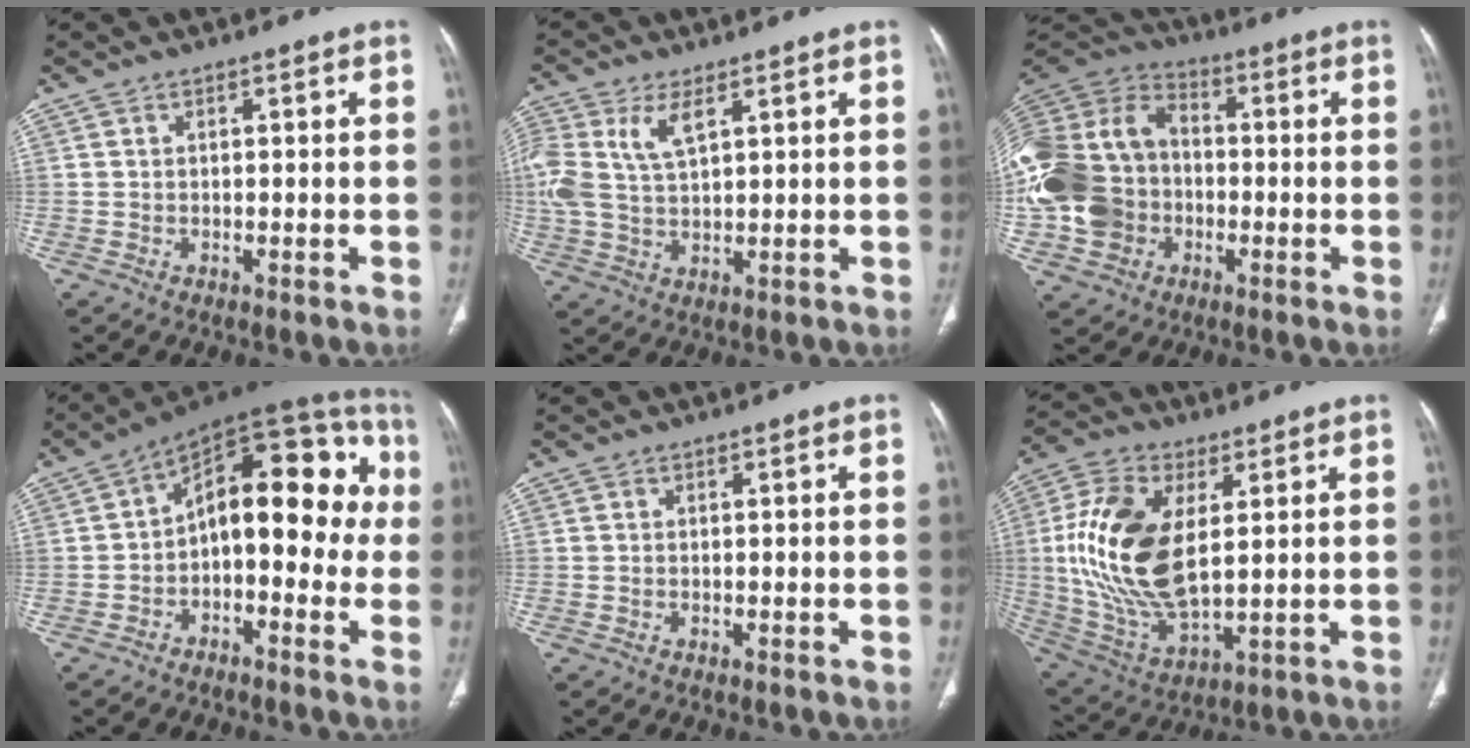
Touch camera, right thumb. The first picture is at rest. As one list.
[{"total": 9.3, "force": [3.7, 4.5, 7.2], "torque": [-0.176, 0.005, 0.080]}, {"total": 23.0, "force": [-4.0, 18.5, 13.1], "torque": [-0.297, 0.043, -0.076]}, {"total": 19.2, "force": [-0.5, 10.2, 16.3], "torque": [-0.177, 0.057, -0.022]}, {"total": 0.0}, {"total": 20.0, "force": [3.1, 10.4, 16.8], "torque": [-0.343, -0.016, 0.063]}]